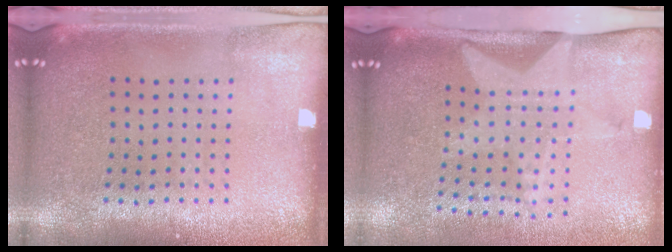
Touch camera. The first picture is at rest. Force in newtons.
{"total": 2.1, "press": 1.5, "slide": 1.4}